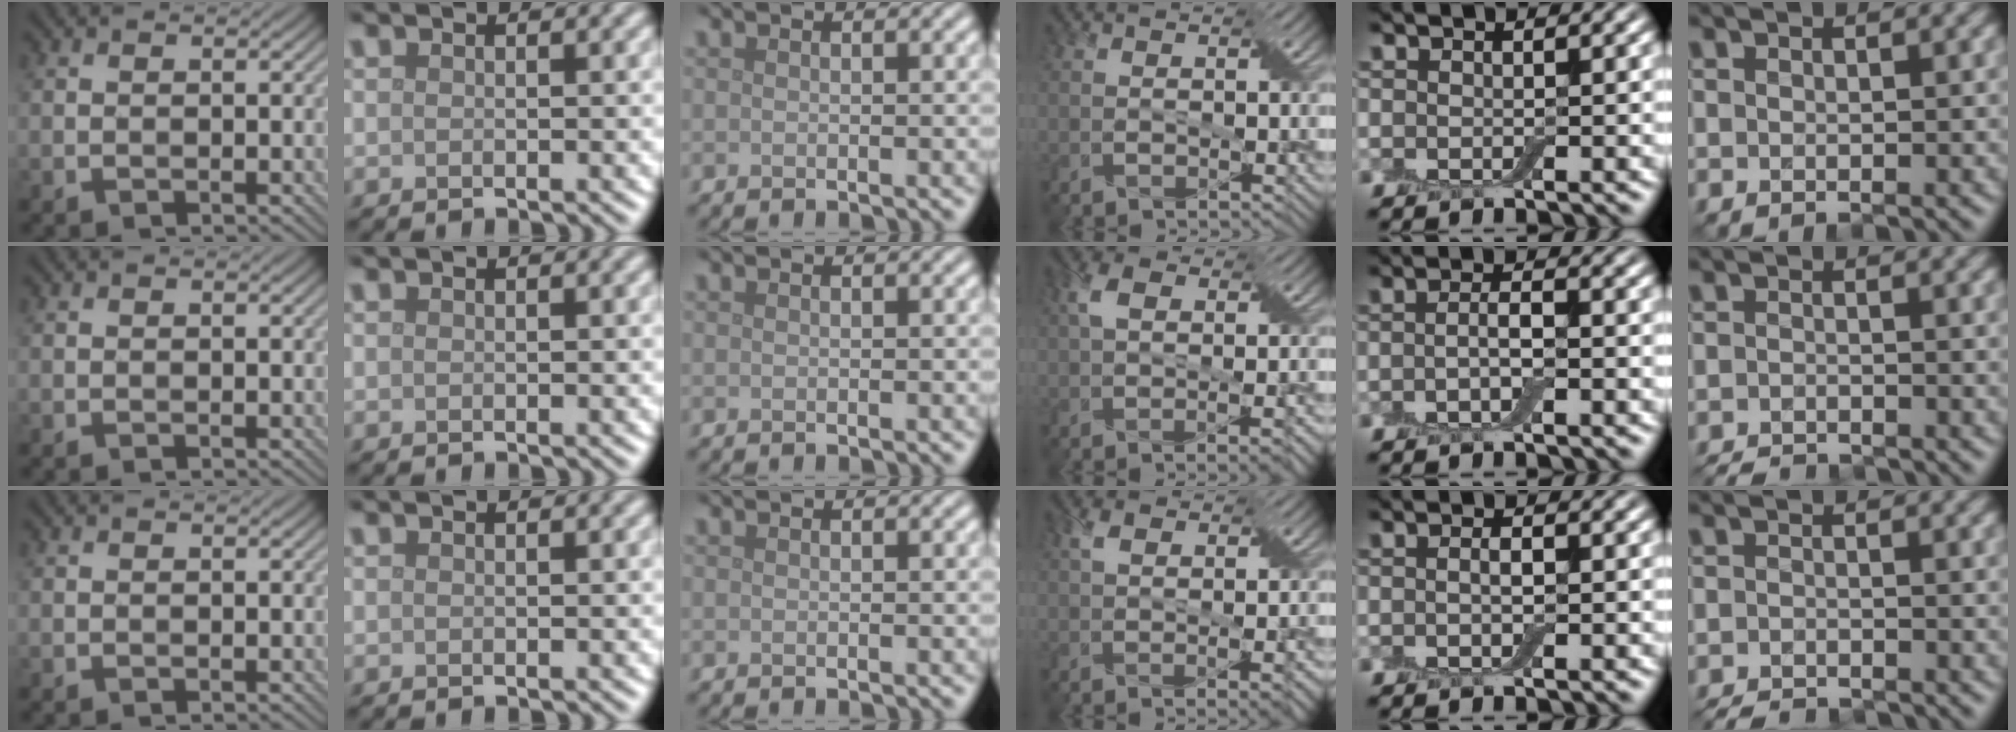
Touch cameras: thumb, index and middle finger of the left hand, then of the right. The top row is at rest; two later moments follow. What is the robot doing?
{"motion": "fold", "object": "bandage"}